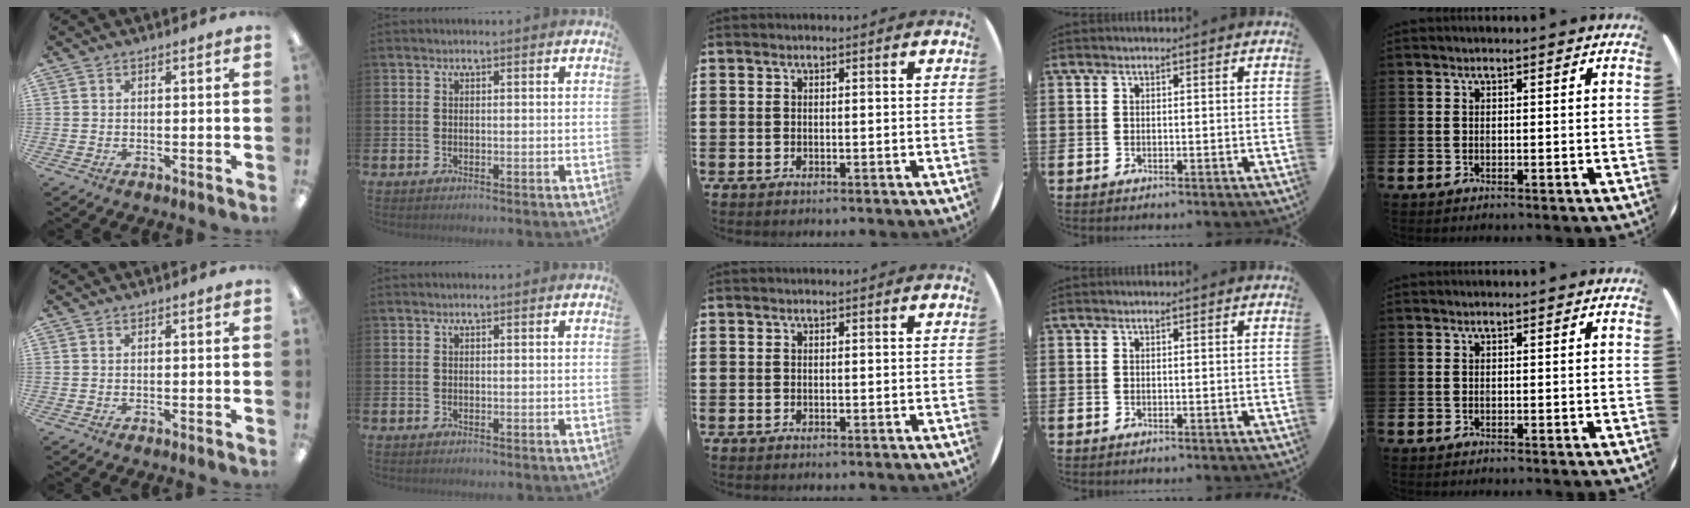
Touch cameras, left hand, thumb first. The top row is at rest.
{}